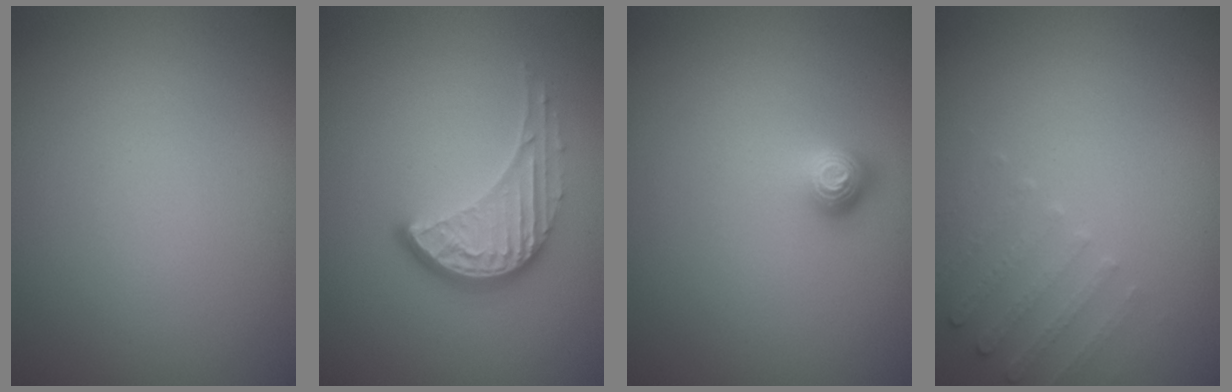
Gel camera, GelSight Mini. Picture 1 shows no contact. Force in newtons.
{"total": 4.0, "press": 2.9, "slide": 2.7}
{"total": 1.7, "press": 1.3, "slide": 1.1}
{"total": 1.9, "press": 1.8, "slide": 0.6}